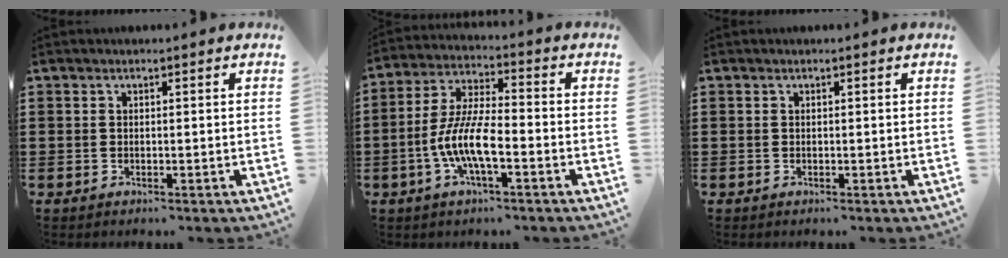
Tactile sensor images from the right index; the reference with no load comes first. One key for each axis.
{"total": 8.9, "fx": -3.1, "fy": 2.6, "fz": 8.0, "tx": -0.181, "ty": -0.009, "tz": -0.064}
{"total": 0.0}